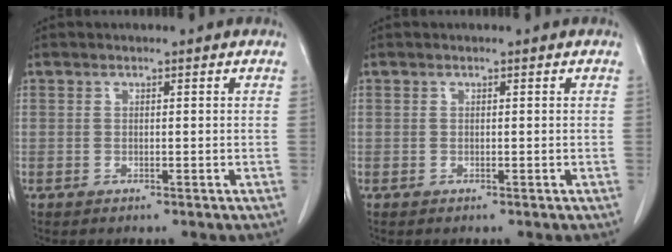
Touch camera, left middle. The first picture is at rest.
{"total": 0.0}